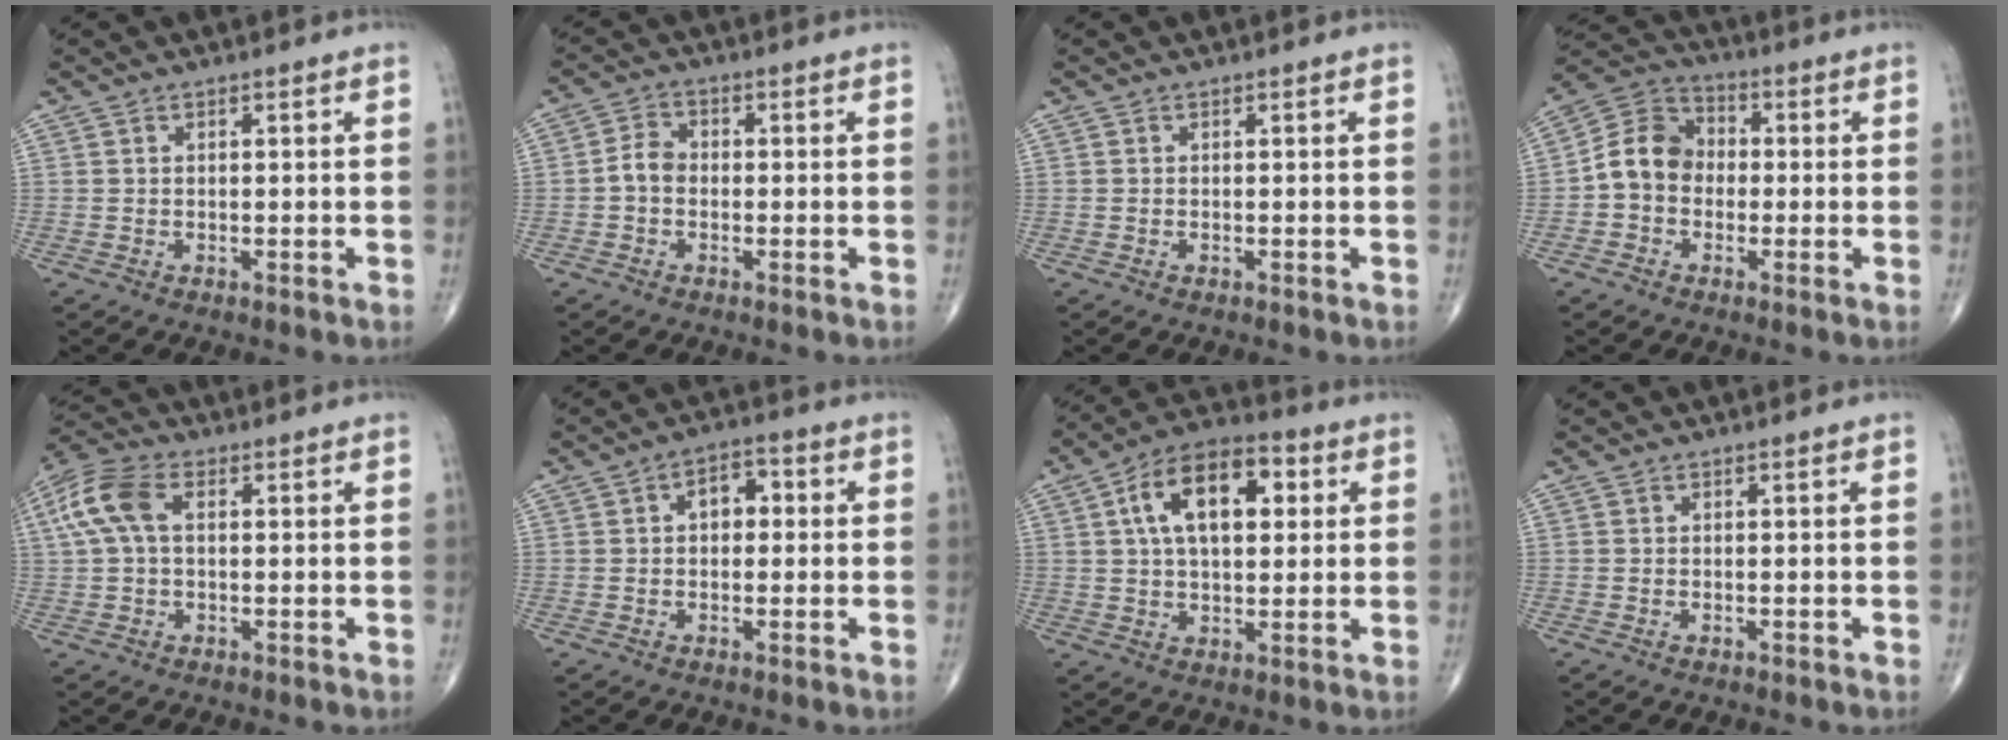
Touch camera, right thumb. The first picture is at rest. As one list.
[{"total": 3.6, "force": [-0.8, 2.7, 2.2], "torque": [-0.032, 0.014, -0.024]}, {"total": 0.0}, {"total": 9.1, "force": [-1.1, 7.6, 5.0], "torque": [-0.075, 0.037, -0.037]}, {"total": 8.9, "force": [1.7, 5.2, 7.0], "torque": [-0.168, 0.029, 0.030]}, {"total": 5.3, "force": [0.7, 3.5, 4.0], "torque": [-0.042, 0.016, 0.002]}, {"total": 15.3, "force": [4.0, 8.3, 12.2], "torque": [-0.185, 0.017, 0.061]}, {"total": 0.0}]